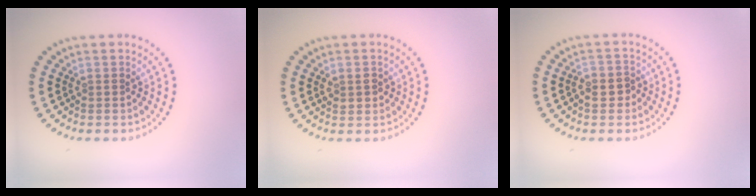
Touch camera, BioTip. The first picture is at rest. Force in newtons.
{"total": 1.5, "press": 1.4, "slide": 0.4}
{"total": 2.3, "press": 2.2, "slide": 0.7}